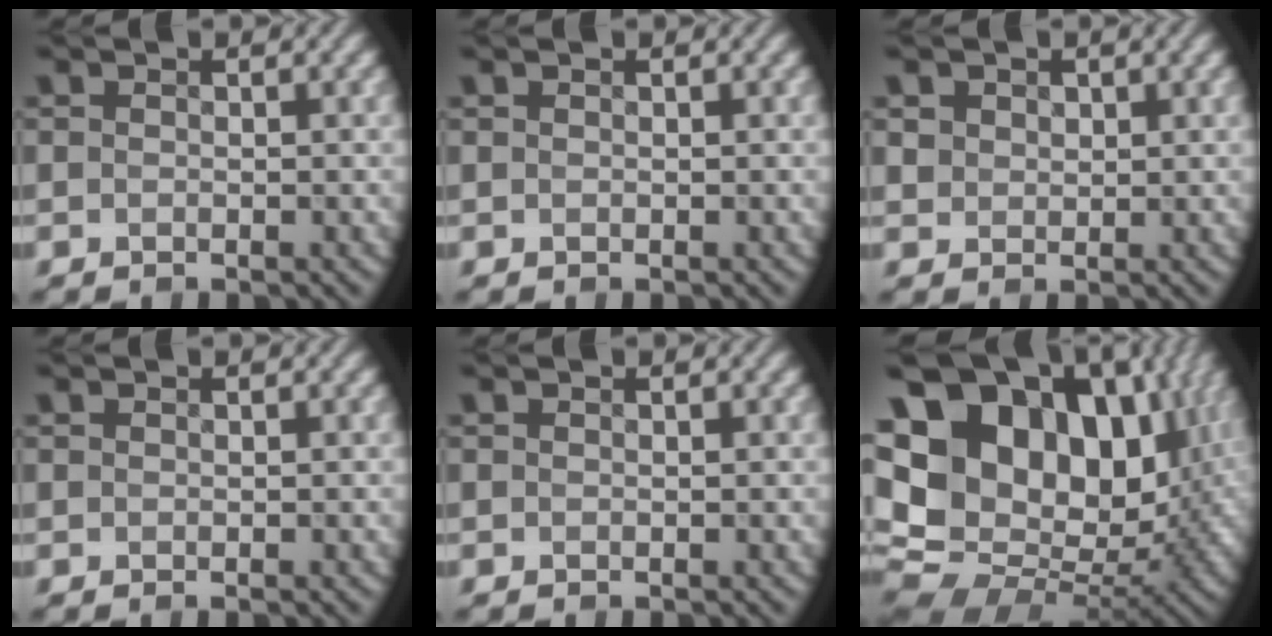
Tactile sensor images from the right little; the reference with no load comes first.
{"total": 0.0}
{"total": 1.8, "force": [0.9, 1.4, 0.6], "torque": [-0.019, 0.001, 0.021]}
{"total": 0.0}
{"total": 0.0}
{"total": 21.4, "force": [7.5, 14.2, 14.1], "torque": [-0.272, 0.044, 0.148]}